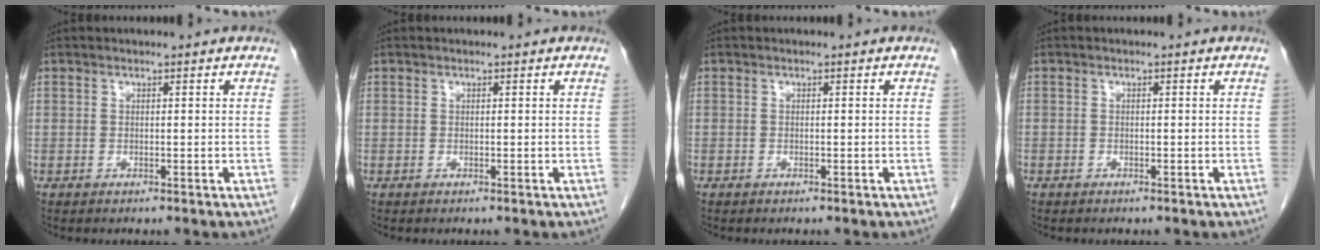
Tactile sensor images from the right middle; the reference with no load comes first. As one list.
[{"total": 0.0}, {"total": 0.0}, {"total": 0.6, "force": [-0.4, 0.5, 0.0], "torque": [-0.007, 0.003, -0.009]}]